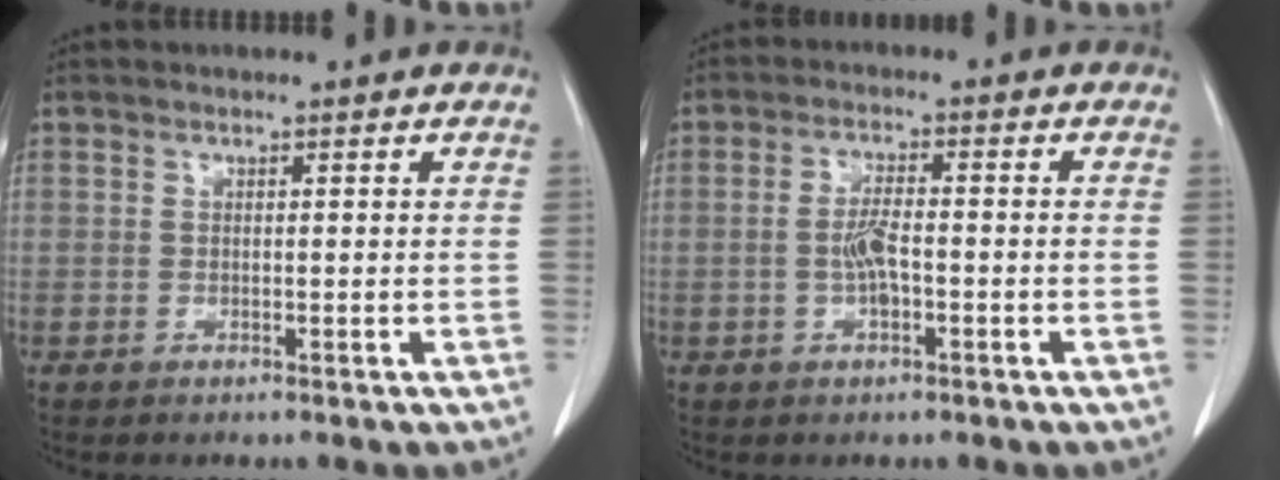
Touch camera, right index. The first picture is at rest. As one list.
[{"total": 3.9, "force": [-0.9, 0.9, 3.7], "torque": [-0.078, 0.004, -0.015]}]